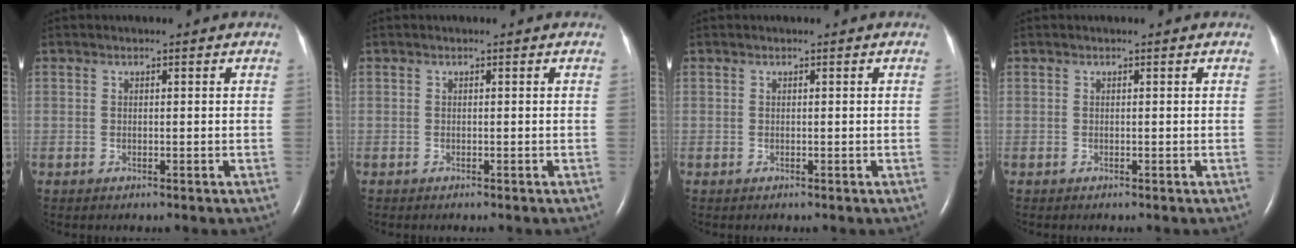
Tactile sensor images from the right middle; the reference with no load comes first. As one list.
[{"total": 0.0}, {"total": 0.0}, {"total": 0.0}]